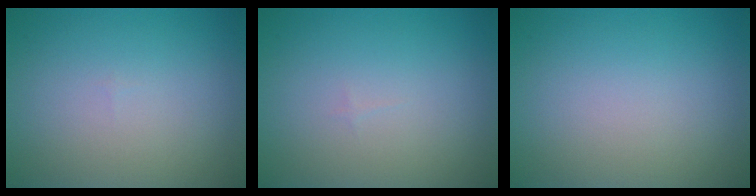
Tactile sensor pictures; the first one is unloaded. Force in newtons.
{"total": 0.0}
{"total": 0.0}